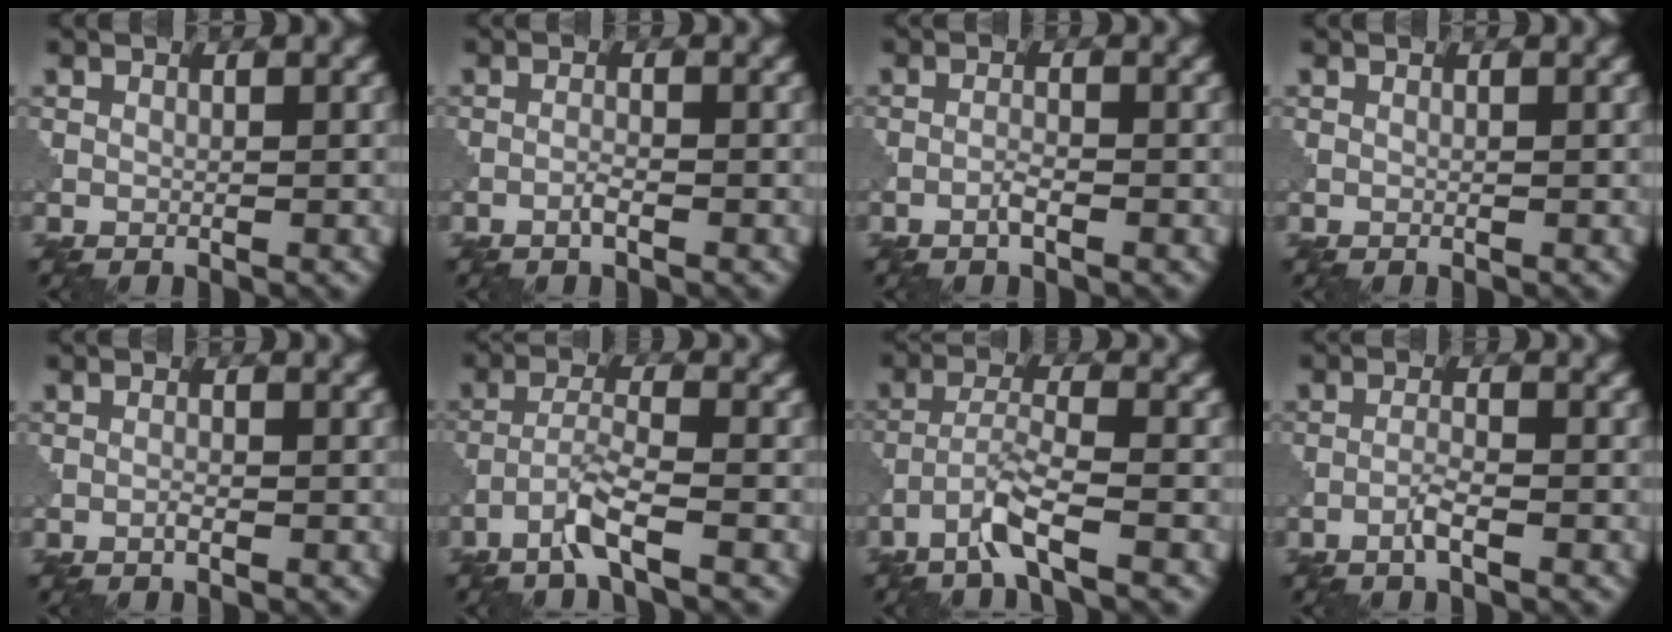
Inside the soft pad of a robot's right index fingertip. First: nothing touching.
{"total": 1.0, "force": [-0.6, 0.1, 0.8], "torque": [-0.016, 0.002, -0.014]}
{"total": 1.2, "force": [-0.7, 0.2, 0.9], "torque": [-0.019, 0.003, -0.017]}
{"total": 0.0}
{"total": 0.7, "force": [-0.4, 0.1, 0.5], "torque": [-0.011, 0.001, -0.010]}
{"total": 3.4, "force": [-2.2, 0.2, 2.6], "torque": [-0.053, 0.008, -0.053]}
{"total": 3.6, "force": [-2.4, 0.3, 2.7], "torque": [-0.056, 0.009, -0.058]}
{"total": 1.7, "force": [-1.0, 0.2, 1.3], "torque": [-0.026, 0.006, -0.024]}